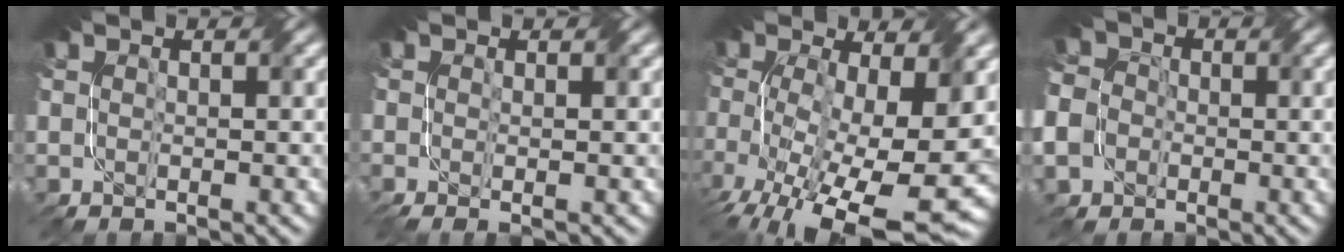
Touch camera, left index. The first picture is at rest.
{"total": 1.8, "force": [-0.4, 0.4, 1.7], "torque": [-0.028, -0.006, -0.007]}
{"total": 13.5, "force": [-4.0, 5.9, 11.5], "torque": [-0.208, -0.041, -0.039]}
{"total": 9.7, "force": [-3.8, 8.1, 3.9], "torque": [-0.097, -0.015, -0.091]}